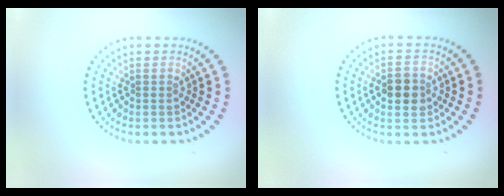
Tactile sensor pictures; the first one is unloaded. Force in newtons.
{"total": 2.9, "press": 2.9, "slide": 0.1}